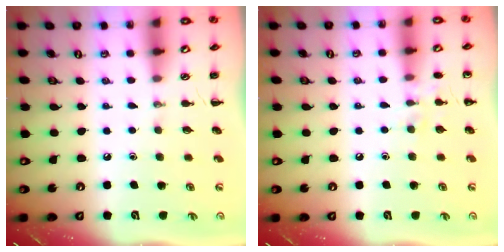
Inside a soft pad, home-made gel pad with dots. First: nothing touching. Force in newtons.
{"total": 5.9, "press": 5.7, "slide": 1.7}